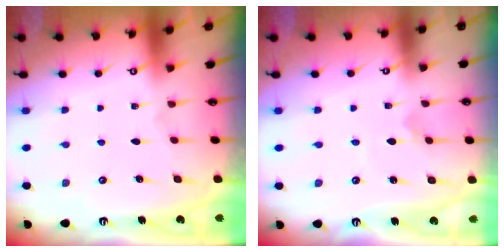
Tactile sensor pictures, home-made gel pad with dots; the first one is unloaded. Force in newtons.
{"total": 1.2, "press": 1.1, "slide": 0.2}